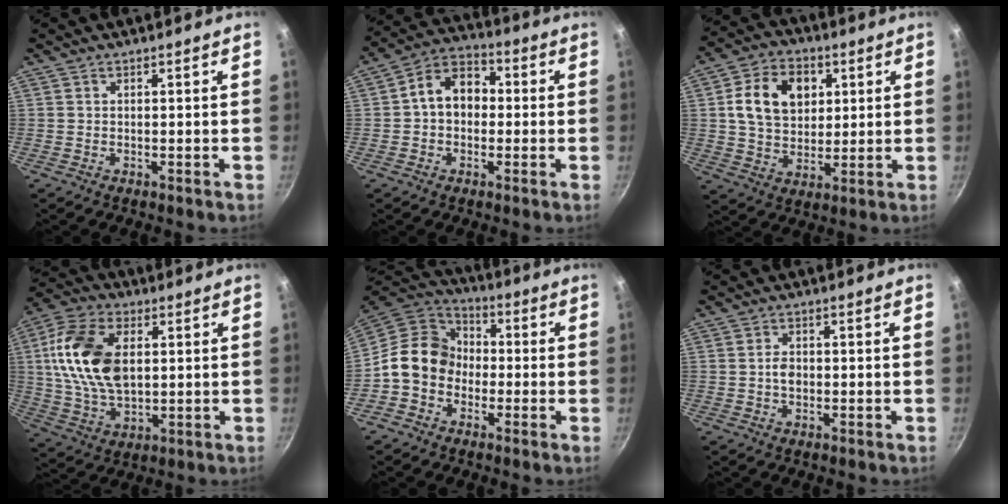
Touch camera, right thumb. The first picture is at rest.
{"total": 9.6, "force": [0.1, 7.4, 6.2], "torque": [-0.061, 0.030, -0.019]}
{"total": 13.5, "force": [3.4, 10.1, 8.3], "torque": [-0.119, 0.002, 0.051]}
{"total": 17.4, "force": [2.9, 10.6, 13.4], "torque": [-0.241, 0.001, 0.050]}
{"total": 12.2, "force": [-1.7, 10.3, 6.2], "torque": [-0.066, 0.038, -0.055]}
{"total": 2.3, "force": [-0.3, 1.6, 1.6], "torque": [-0.024, 0.008, -0.006]}